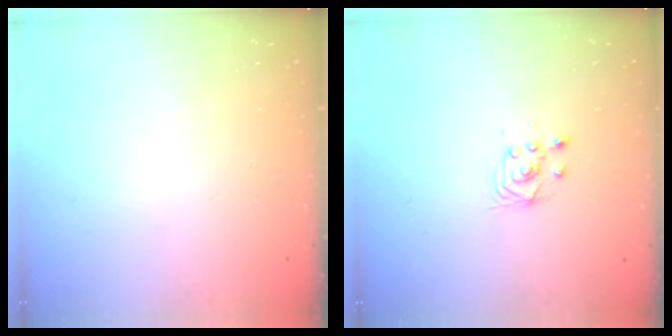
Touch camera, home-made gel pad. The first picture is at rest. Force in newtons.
{"total": 2.9, "press": 2.7, "slide": 1.0}